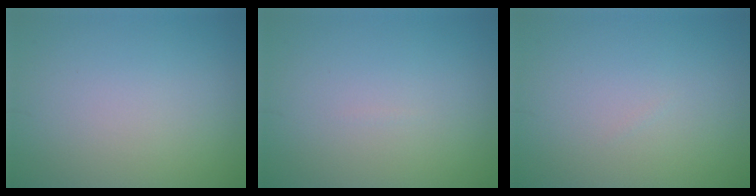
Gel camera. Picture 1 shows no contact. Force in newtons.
{"total": 0.0}
{"total": 0.0}